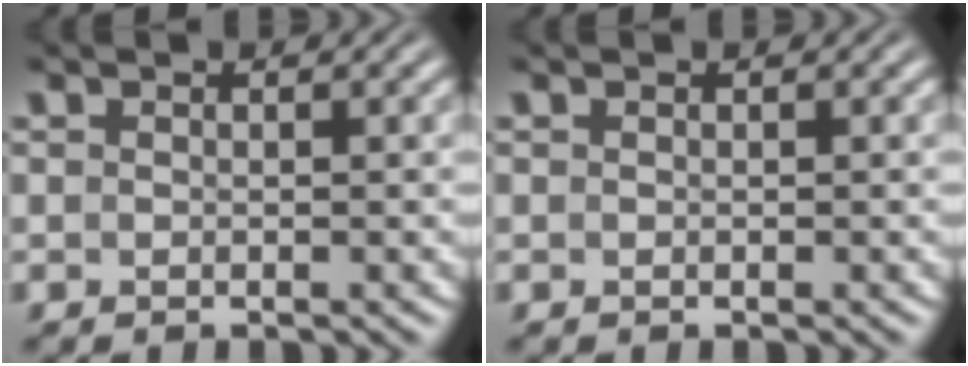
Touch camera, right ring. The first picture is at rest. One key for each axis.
{"total": 0.0}